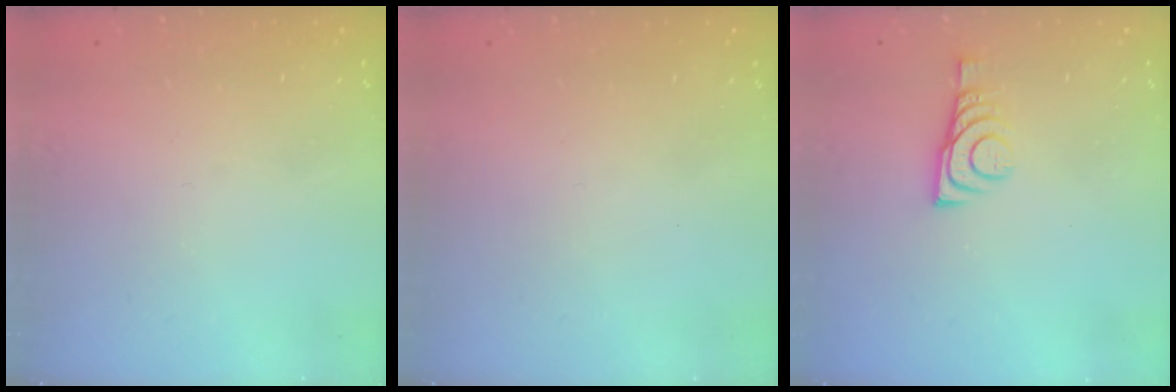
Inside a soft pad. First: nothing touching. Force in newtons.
{"total": 1.5, "press": 1.5, "slide": 0.1}
{"total": 6.4, "press": 6.4, "slide": 0.8}